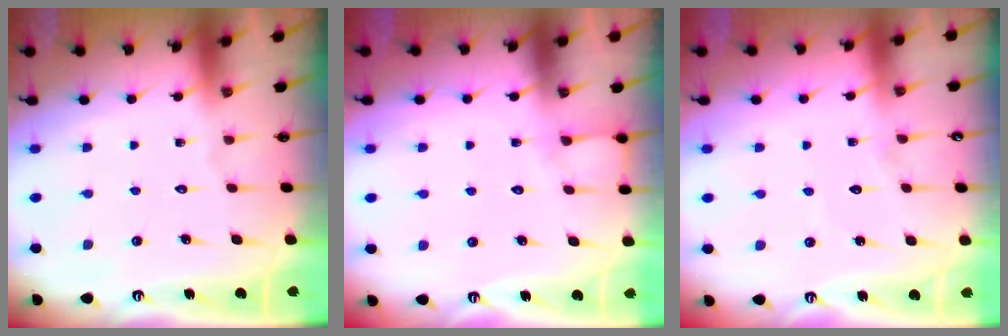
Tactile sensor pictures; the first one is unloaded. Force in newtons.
{"total": 4.4, "press": 4.4, "slide": 0.5}
{"total": 3.4, "press": 3.4, "slide": 0.3}